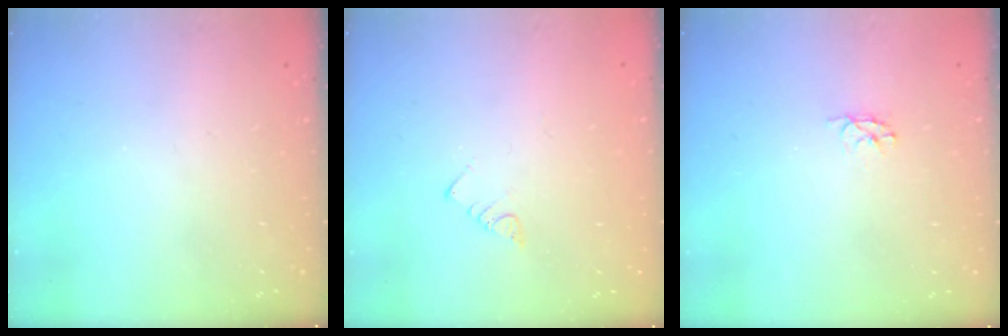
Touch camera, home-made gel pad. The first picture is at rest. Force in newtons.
{"total": 3.0, "press": 3.0, "slide": 0.2}
{"total": 2.9, "press": 2.9, "slide": 0.3}